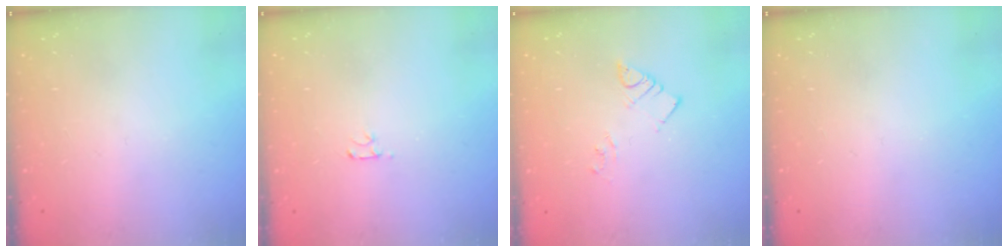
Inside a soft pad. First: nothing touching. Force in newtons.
{"total": 2.5, "press": 2.4, "slide": 0.3}
{"total": 4.0, "press": 3.9, "slide": 0.5}
{"total": 0.0}